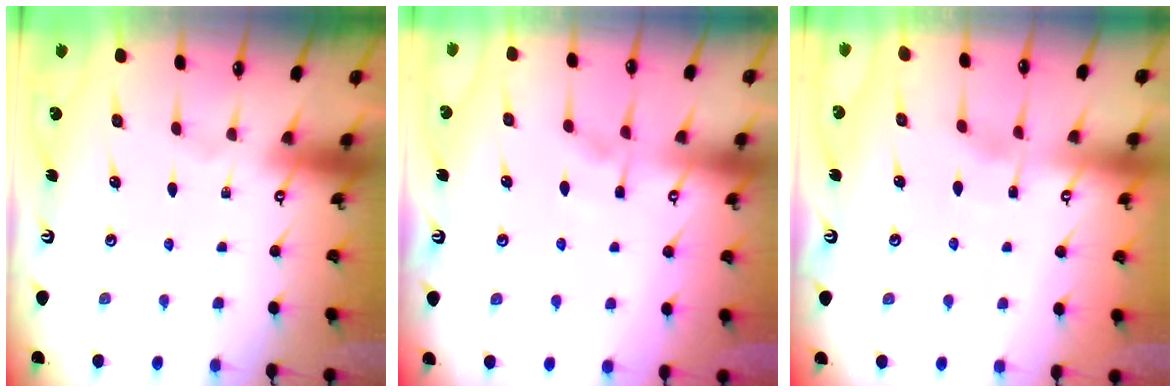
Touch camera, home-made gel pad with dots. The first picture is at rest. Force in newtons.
{"total": 2.6, "press": 2.5, "slide": 0.6}
{"total": 2.0, "press": 2.0, "slide": 0.3}